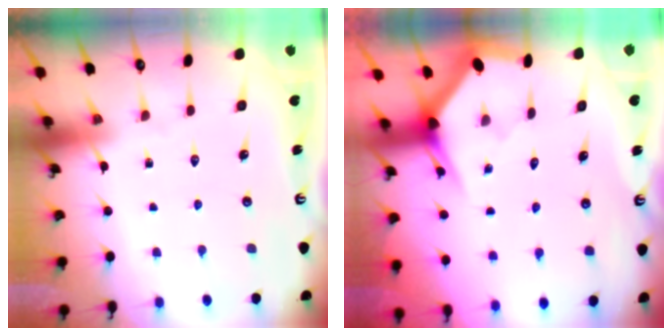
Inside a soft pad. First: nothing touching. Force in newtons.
{"total": 3.2, "press": 3.2, "slide": 0.1}